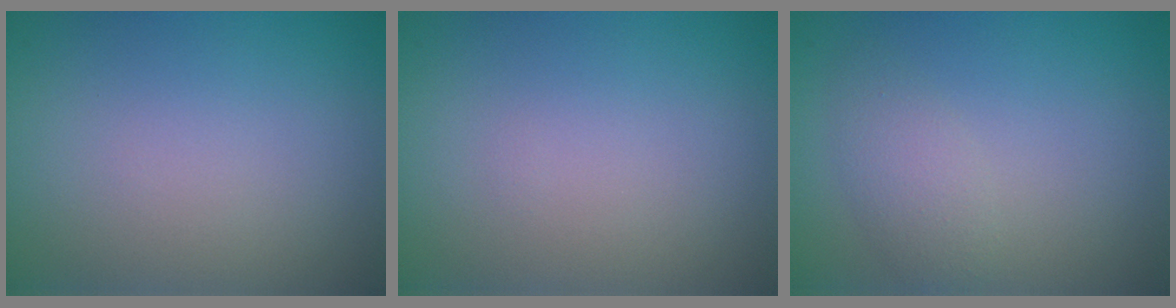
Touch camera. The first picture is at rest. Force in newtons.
{"total": 0.0}
{"total": 2.2, "press": 2.2, "slide": 0.1}